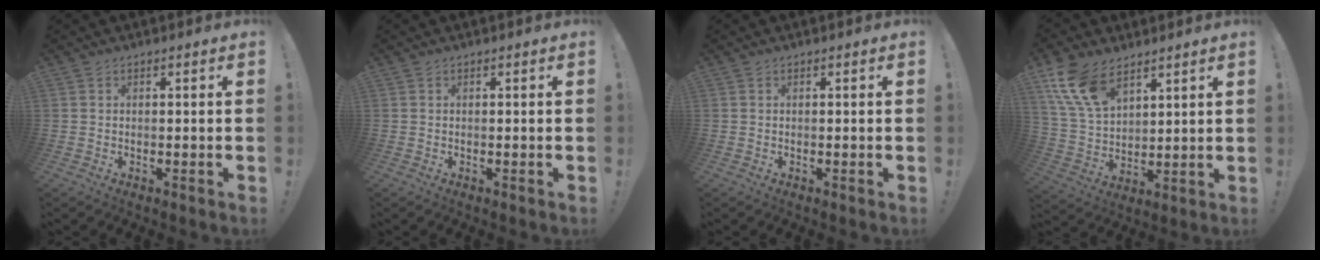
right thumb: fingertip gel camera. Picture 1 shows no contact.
{"total": 0.0}
{"total": 0.0}
{"total": 13.9, "force": [8.7, 7.6, 7.8], "torque": [-0.156, -0.041, 0.169]}